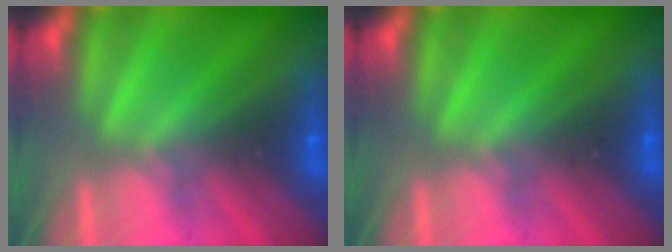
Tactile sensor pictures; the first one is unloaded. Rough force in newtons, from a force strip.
{"total": 0.0}